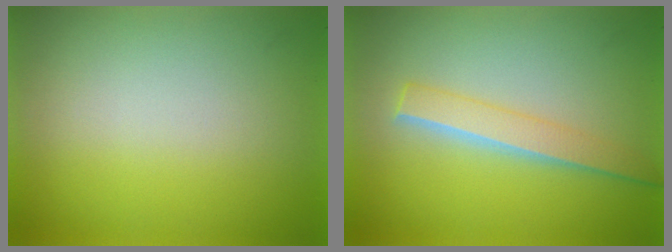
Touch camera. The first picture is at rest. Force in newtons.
{"total": 2.3}